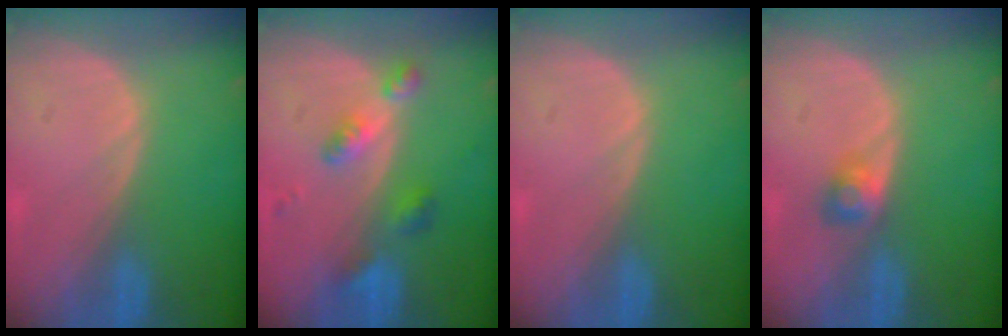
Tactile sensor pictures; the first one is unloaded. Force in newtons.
{"total": 5.6, "press": 4.9, "slide": 2.7}
{"total": 0.0}
{"total": 2.5, "press": 2.4, "slide": 0.7}